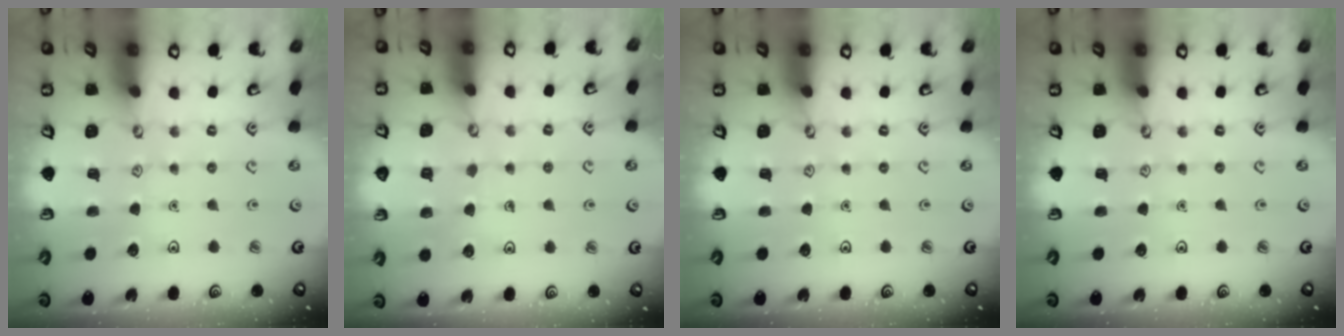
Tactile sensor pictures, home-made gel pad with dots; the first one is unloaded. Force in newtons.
{"total": 4.7, "press": 4.6, "slide": 0.4}
{"total": 0.0}
{"total": 0.0}